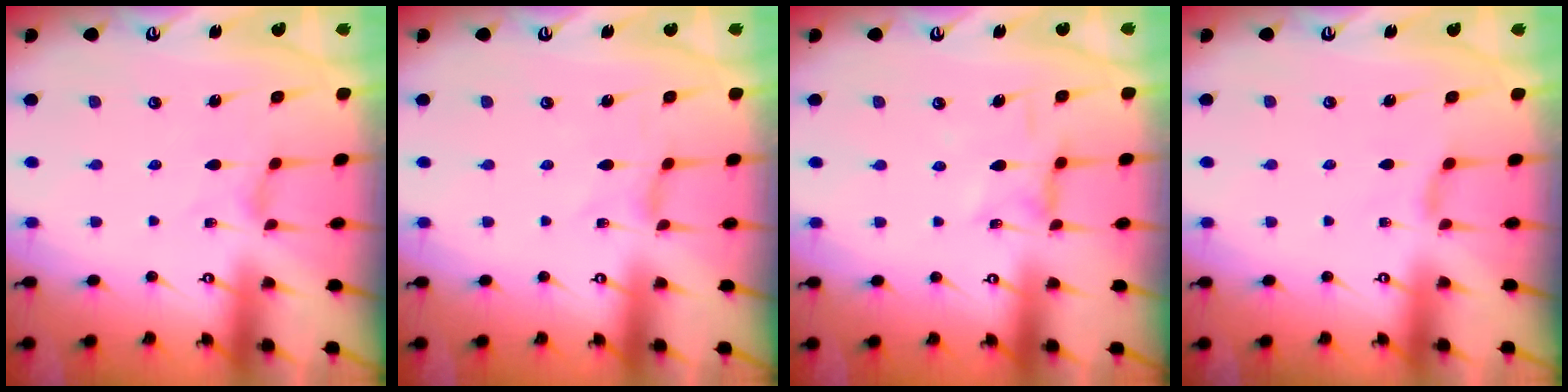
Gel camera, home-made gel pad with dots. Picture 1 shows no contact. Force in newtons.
{"total": 0.0}
{"total": 2.0, "press": 2.0, "slide": 0.4}
{"total": 2.1, "press": 2.1, "slide": 0.4}